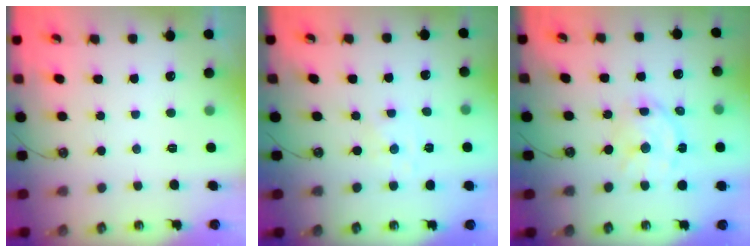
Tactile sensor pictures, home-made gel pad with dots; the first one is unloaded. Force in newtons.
{"total": 1.5, "press": 1.5, "slide": 0.2}
{"total": 11.4, "press": 11.4, "slide": 0.7}